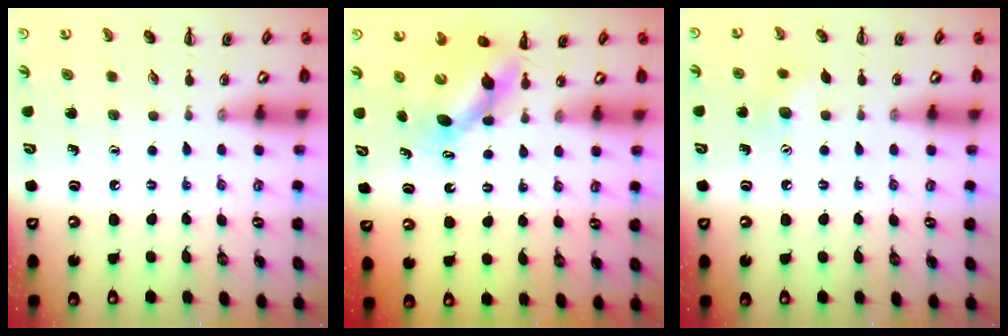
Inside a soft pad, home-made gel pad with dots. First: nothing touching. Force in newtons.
{"total": 6.2, "press": 6.2, "slide": 0.5}
{"total": 6.5, "press": 6.3, "slide": 1.6}